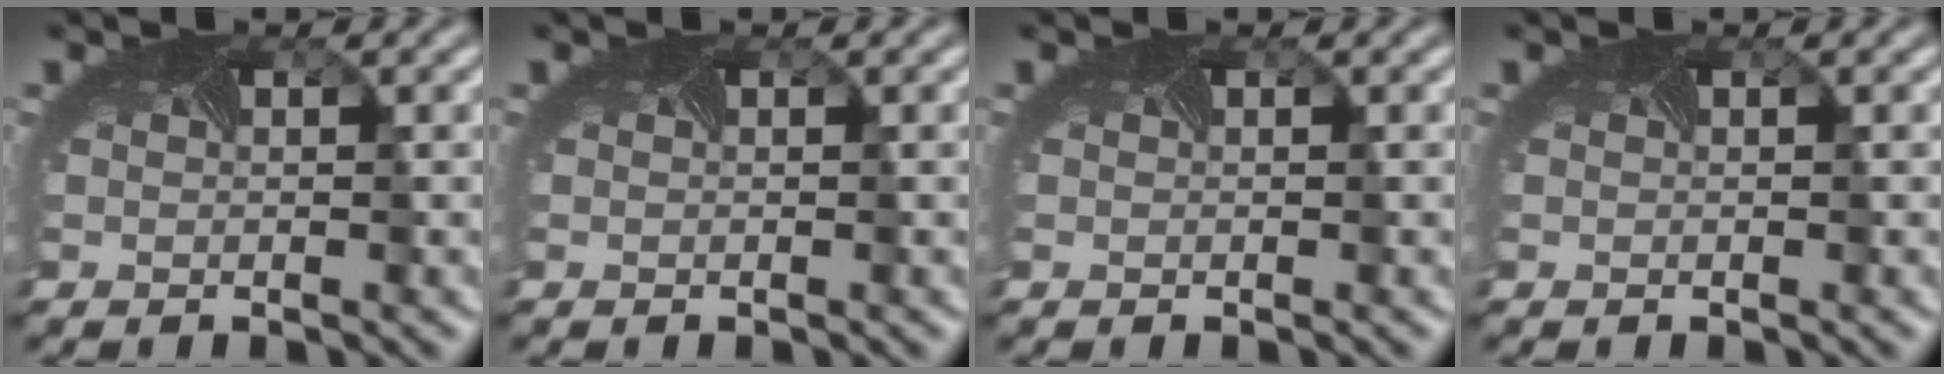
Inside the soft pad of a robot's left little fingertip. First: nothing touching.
{"total": 0.0}
{"total": 0.0}
{"total": 0.0}